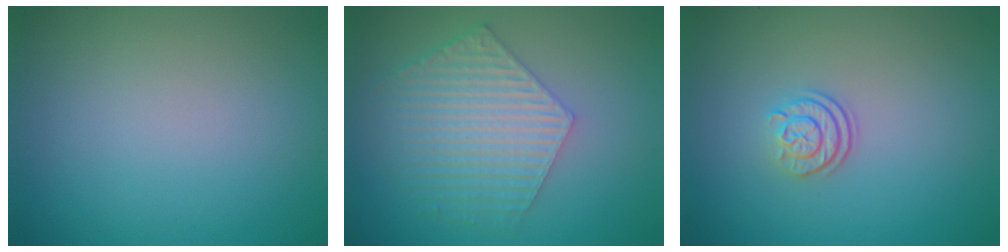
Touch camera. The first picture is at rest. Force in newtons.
{"total": 5.8, "press": 4.3, "slide": 3.8}
{"total": 2.3, "press": 1.7, "slide": 1.6}